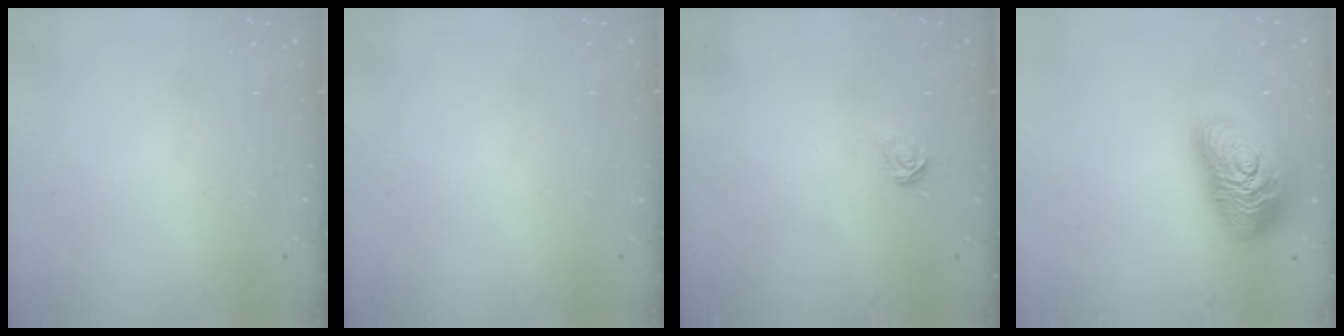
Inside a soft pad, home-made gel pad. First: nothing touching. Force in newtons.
{"total": 0.0}
{"total": 4.0, "press": 4.0, "slide": 0.3}
{"total": 19.6, "press": 19.5, "slide": 1.0}